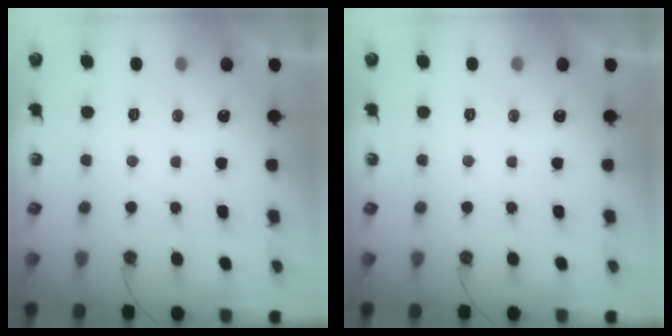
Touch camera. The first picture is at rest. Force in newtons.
{"total": 0.0}